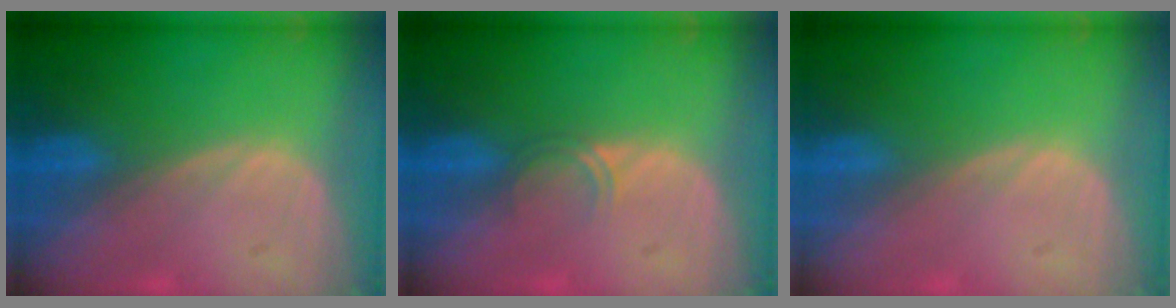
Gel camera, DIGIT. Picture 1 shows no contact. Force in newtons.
{"total": 1.7, "press": 1.4, "slide": 1.0}
{"total": 0.0}